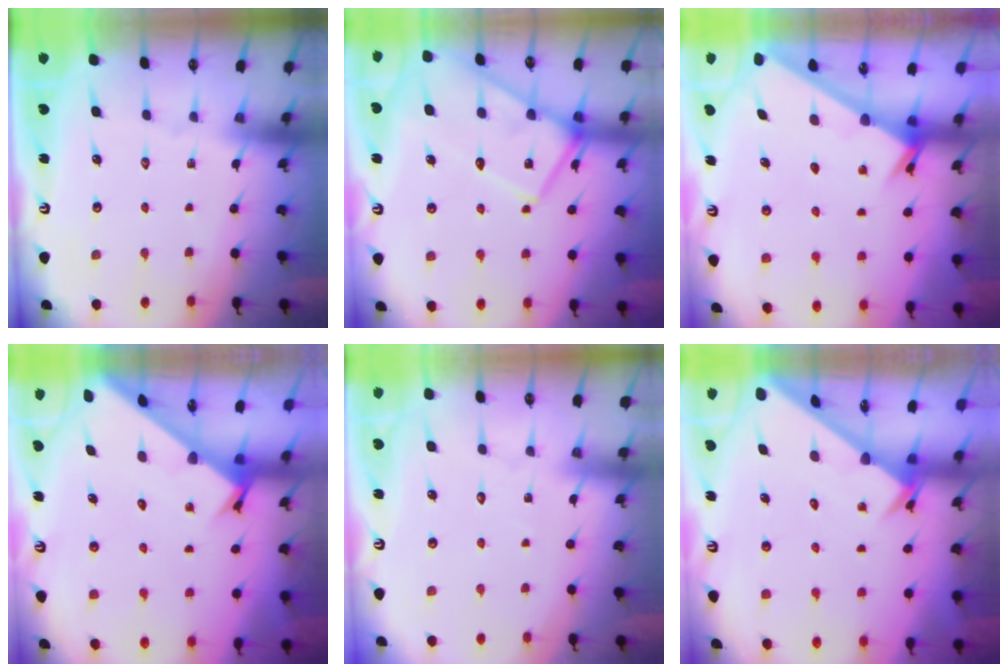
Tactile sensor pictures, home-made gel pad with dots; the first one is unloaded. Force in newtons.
{"total": 13.1, "press": 13.1, "slide": 1.3}
{"total": 2.6, "press": 2.6, "slide": 0.2}
{"total": 2.3, "press": 2.3, "slide": 0.2}
{"total": 2.2, "press": 2.2, "slide": 0.2}
{"total": 2.4, "press": 2.4, "slide": 0.2}